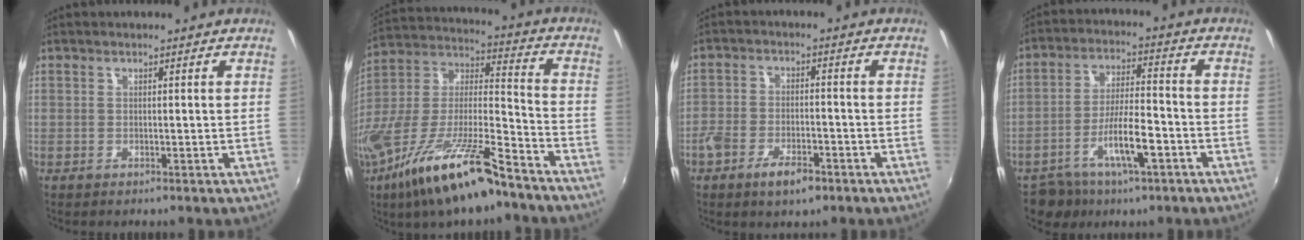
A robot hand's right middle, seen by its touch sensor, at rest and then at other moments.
{"total": 22.1, "force": [-14.2, 5.1, 16.1], "torque": [-0.306, -0.039, -0.257]}
{"total": 7.0, "force": [-4.4, 3.0, 4.6], "torque": [-0.106, -0.007, -0.081]}
{"total": 11.5, "force": [-5.9, 4.9, 8.5], "torque": [-0.165, 0.002, -0.091]}